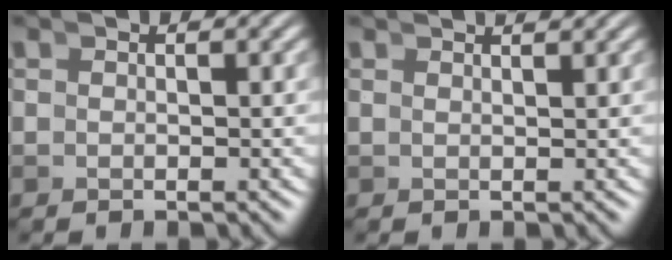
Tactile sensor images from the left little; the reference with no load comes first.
{"total": 1.5, "force": [1.3, -0.8, 0.3], "torque": [0.010, 0.005, 0.022]}